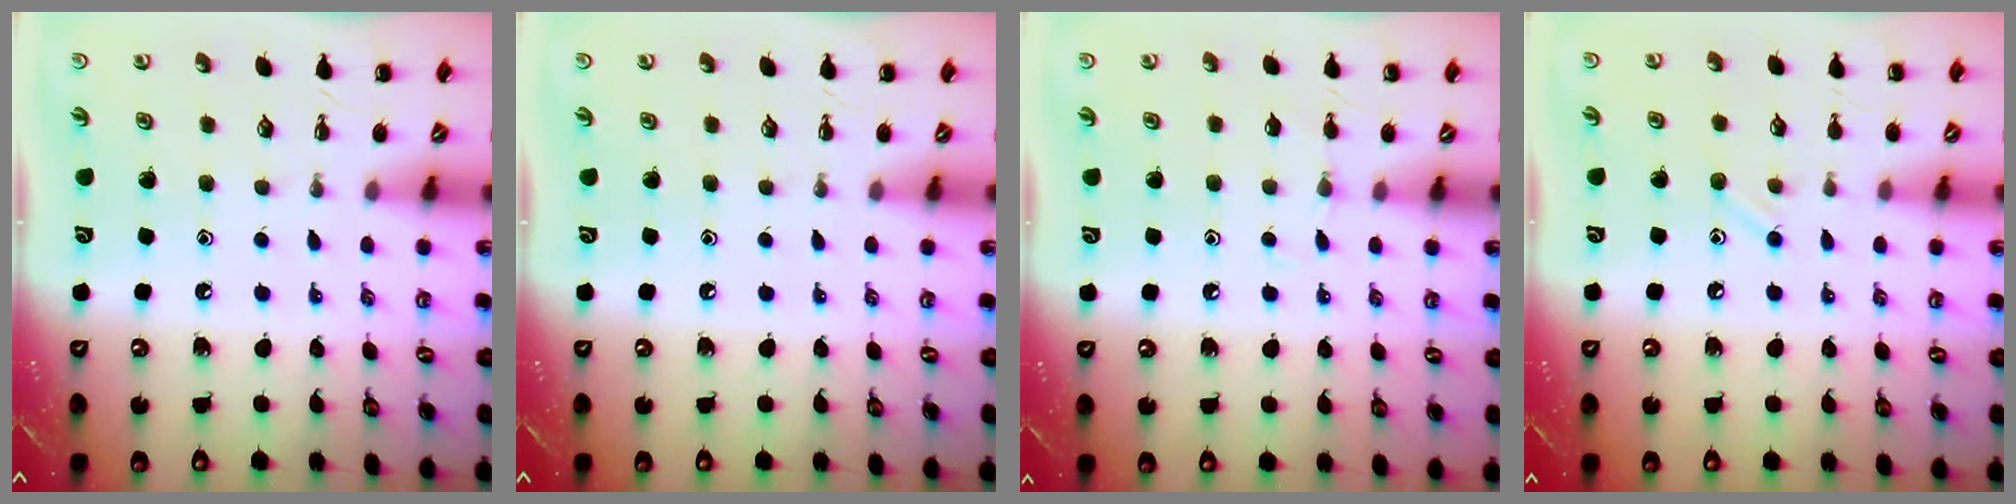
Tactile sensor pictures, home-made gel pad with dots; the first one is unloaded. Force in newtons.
{"total": 0.0}
{"total": 4.0, "press": 3.8, "slide": 1.4}
{"total": 6.4, "press": 6.2, "slide": 1.8}